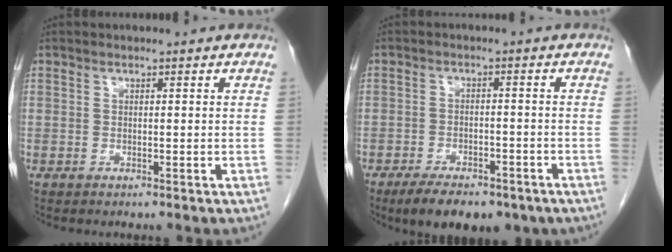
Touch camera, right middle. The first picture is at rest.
{"total": 10.3, "force": [-7.4, 4.2, 5.8], "torque": [-0.077, -0.004, -0.104]}